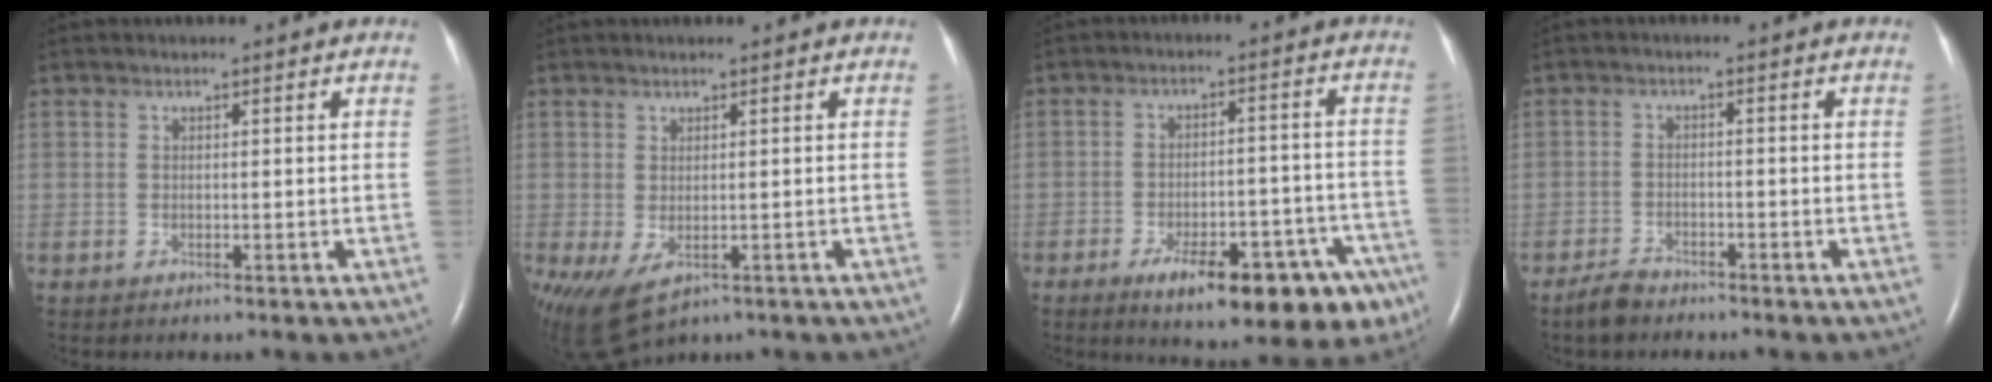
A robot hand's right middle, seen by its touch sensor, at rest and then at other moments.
{"total": 6.3, "force": [-2.7, 2.9, 4.9], "torque": [-0.086, -0.017, -0.032]}
{"total": 16.7, "force": [-10.2, 5.5, 11.9], "torque": [-0.094, 0.025, -0.136]}
{"total": 3.1, "force": [-2.7, 1.1, 1.0], "torque": [-0.033, -0.003, -0.048]}